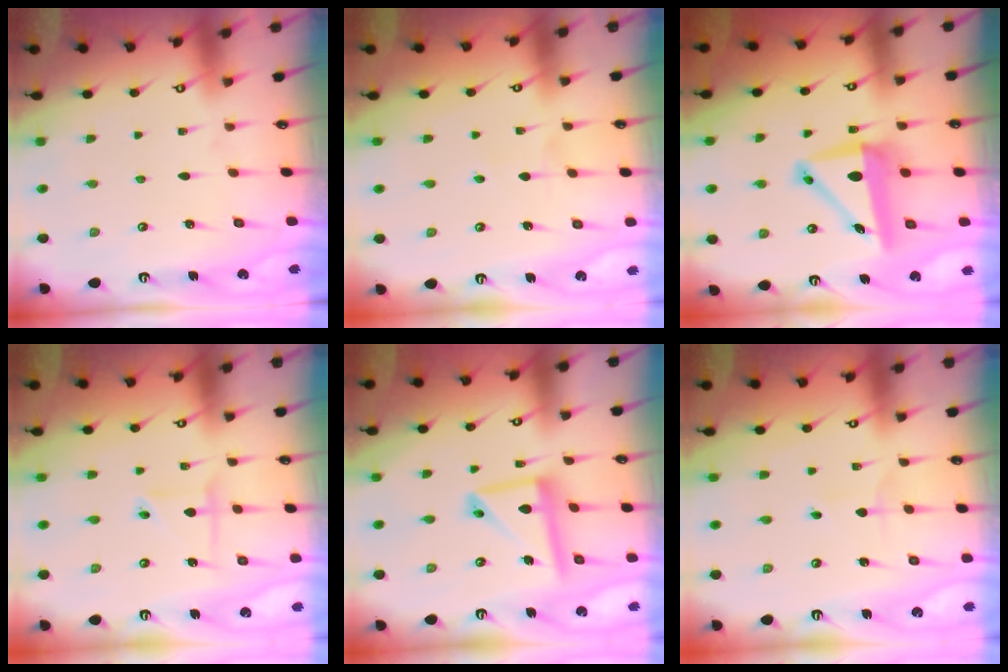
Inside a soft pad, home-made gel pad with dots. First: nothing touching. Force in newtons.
{"total": 2.7, "press": 2.5, "slide": 1.1}
{"total": 8.1, "press": 7.9, "slide": 1.8}
{"total": 3.6, "press": 3.6, "slide": 0.7}
{"total": 13.5, "press": 13.4, "slide": 1.4}
{"total": 1.4, "press": 1.4, "slide": 0.1}